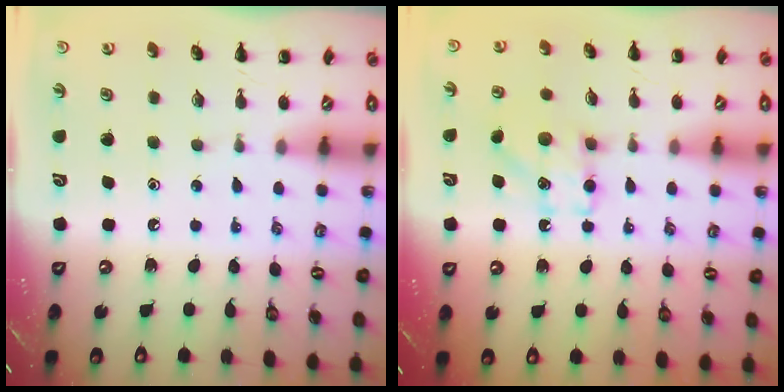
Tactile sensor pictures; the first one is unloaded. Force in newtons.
{"total": 8.0, "press": 7.9, "slide": 1.1}